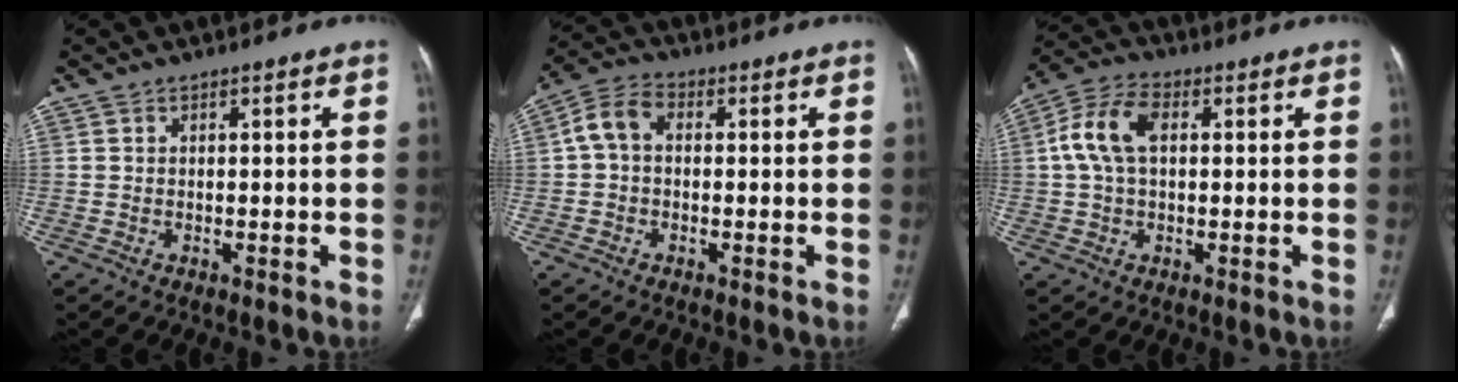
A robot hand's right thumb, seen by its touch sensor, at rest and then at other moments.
{"total": 5.9, "force": [0.5, 4.1, 4.1], "torque": [-0.077, 0.017, -0.002]}
{"total": 9.0, "force": [1.7, 5.4, 7.0], "torque": [-0.151, 0.025, 0.028]}